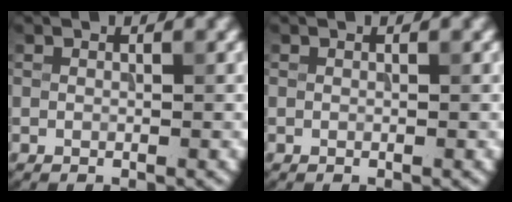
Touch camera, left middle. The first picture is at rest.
{"total": 0.0}